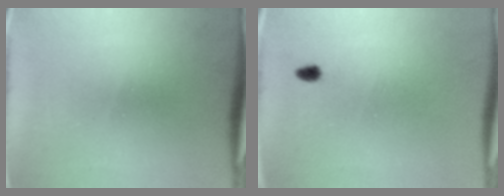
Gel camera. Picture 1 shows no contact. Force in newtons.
{"total": 1.5}